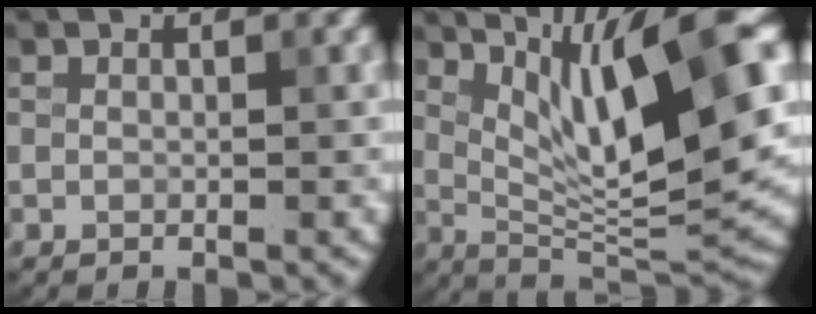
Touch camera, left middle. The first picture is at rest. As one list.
[{"total": 12.3, "force": [4.0, 2.8, 11.3], "torque": [-0.170, 0.002, 0.075]}]